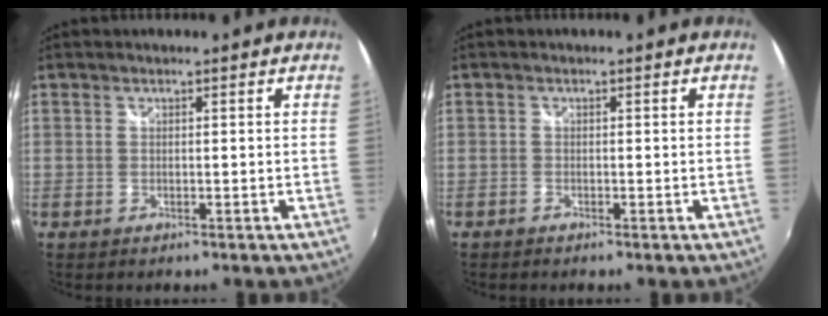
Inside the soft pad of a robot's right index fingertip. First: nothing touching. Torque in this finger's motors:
{"motor_torque": [0.11, -0.08, 0.06, 0.00]}